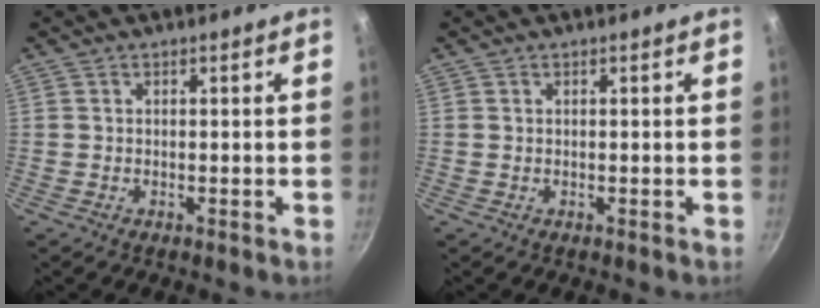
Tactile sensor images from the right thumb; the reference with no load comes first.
{"total": 0.0}